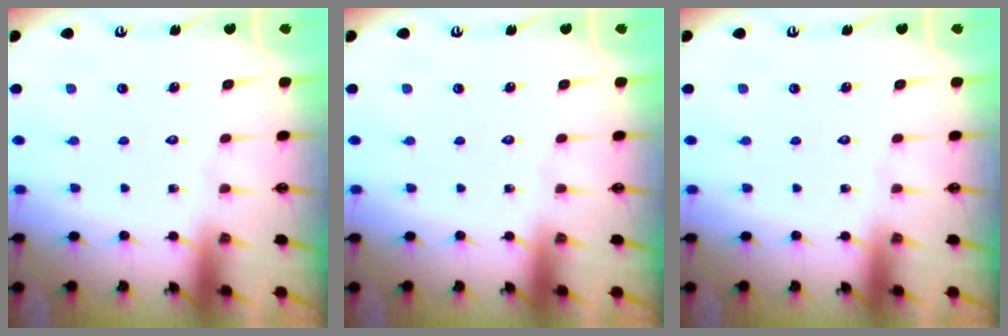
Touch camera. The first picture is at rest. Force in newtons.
{"total": 0.0}
{"total": 0.0}